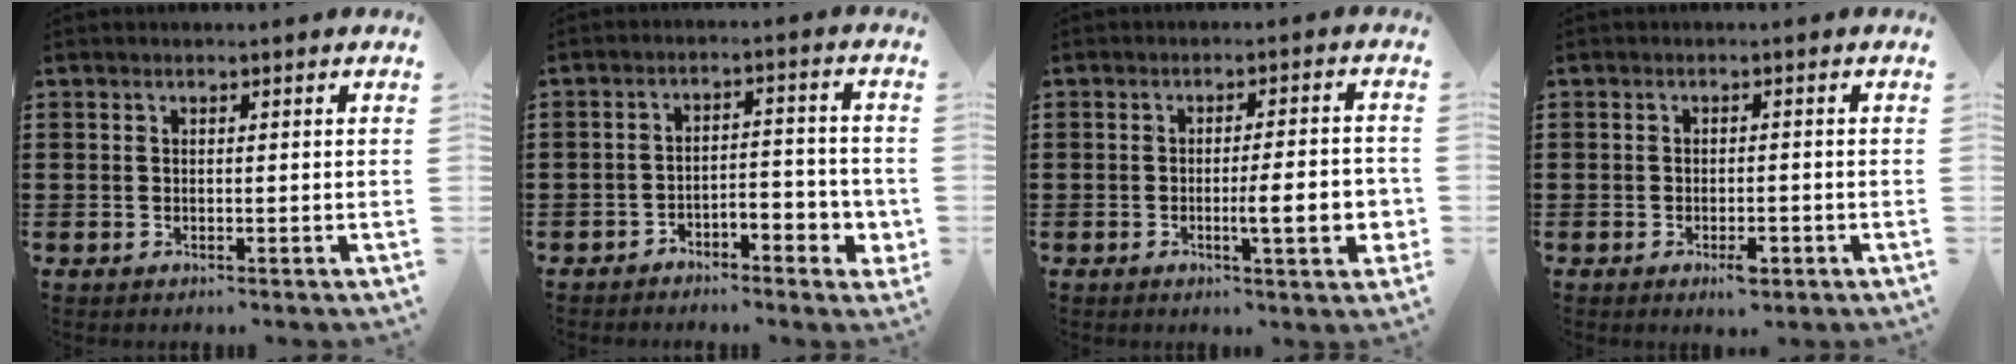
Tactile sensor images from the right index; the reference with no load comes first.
{"total": 3.7, "force": [-2.8, 1.4, 1.9], "torque": [-0.034, 0.011, -0.055]}
{"total": 7.4, "force": [-1.6, 1.2, 7.1], "torque": [-0.098, -0.011, -0.028]}
{"total": 2.5, "force": [-1.3, 0.9, 2.0], "torque": [-0.034, 0.001, -0.023]}